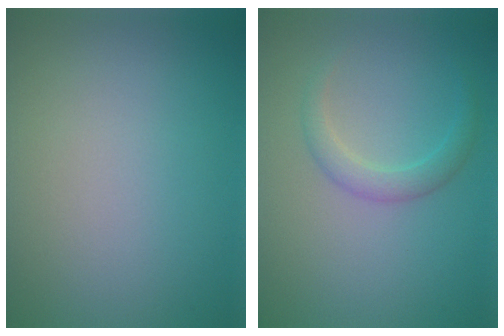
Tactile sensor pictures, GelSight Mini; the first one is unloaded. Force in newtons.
{"total": 1.9, "press": 1.9, "slide": 0.1}